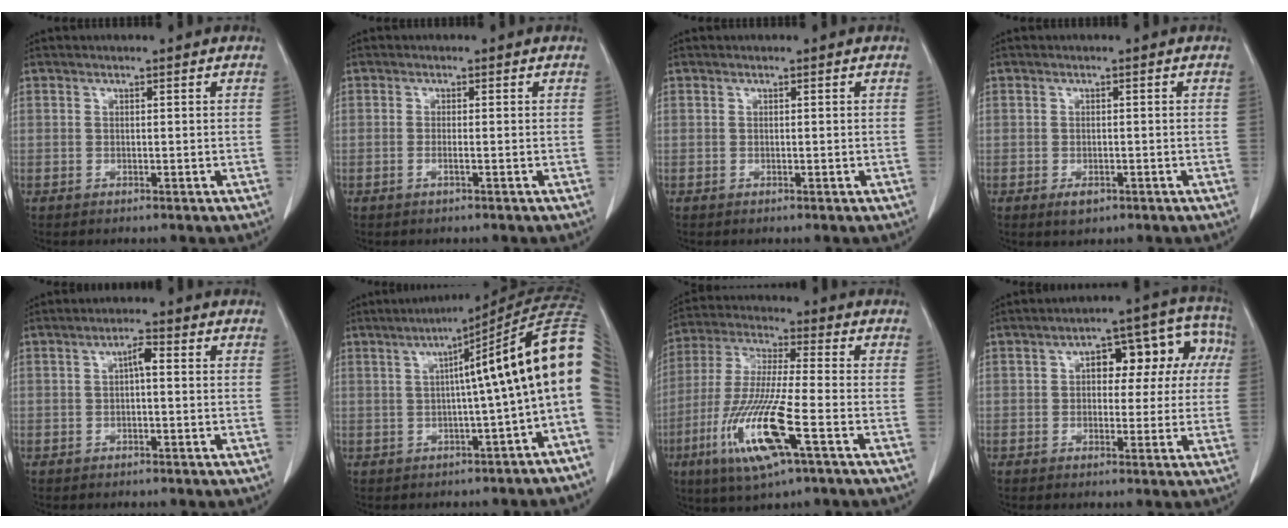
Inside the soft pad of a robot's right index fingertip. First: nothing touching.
{"total": 0.9, "force": [-0.3, -0.1, 0.8], "torque": [-0.012, 0.001, -0.004]}
{"total": 0.0}
{"total": 2.0, "force": [-1.1, 1.1, 1.2], "torque": [-0.018, 0.000, -0.010]}
{"total": 2.3, "force": [0.2, 0.6, 2.3], "torque": [-0.038, 0.006, 0.002]}
{"total": 14.3, "force": [0.9, 0.0, 14.2], "torque": [-0.175, 0.050, 0.003]}
{"total": 15.2, "force": [-6.0, 1.1, 14.0], "torque": [-0.289, -0.024, -0.109]}
{"total": 11.2, "force": [1.9, 5.6, 9.5], "torque": [-0.108, 0.054, 0.024]}